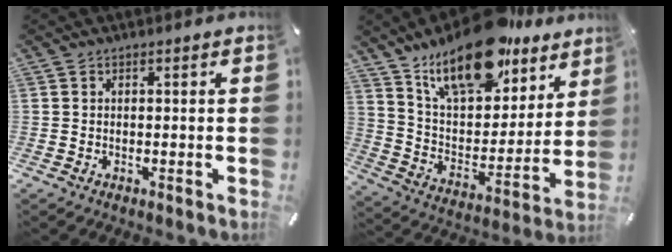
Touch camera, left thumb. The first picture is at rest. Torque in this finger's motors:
{"motor_torque": [3.07, 1.94, 1.42, -1.35, 0.26]}